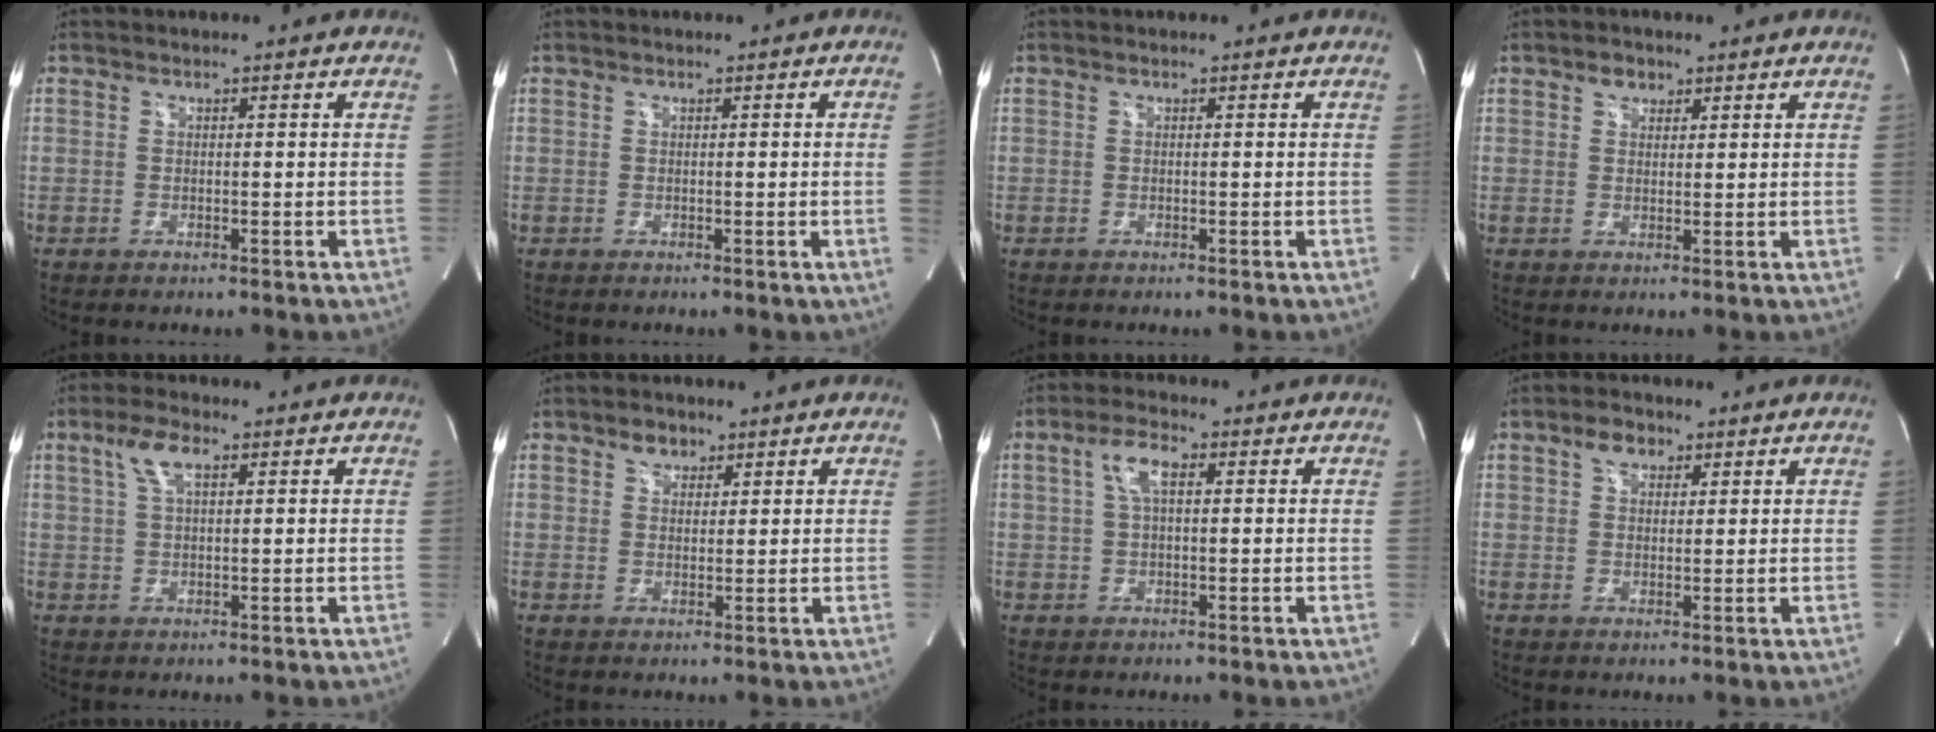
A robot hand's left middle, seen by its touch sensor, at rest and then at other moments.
{"total": 1.1, "force": [-0.1, -0.6, 1.0], "torque": [-0.009, -0.001, -0.001]}
{"total": 0.0}
{"total": 2.2, "force": [1.4, 1.6, 0.7], "torque": [-0.011, 0.006, 0.021]}
{"total": 4.3, "force": [2.1, 1.3, 3.6], "torque": [-0.081, 0.013, 0.045]}
{"total": 2.5, "force": [1.7, 1.7, 0.8], "torque": [-0.015, 0.006, 0.030]}
{"total": 4.5, "force": [1.3, 1.4, 4.1], "torque": [-0.085, 0.016, 0.027]}
{"total": 3.2, "force": [1.9, 2.0, 1.5], "torque": [-0.030, 0.011, 0.034]}